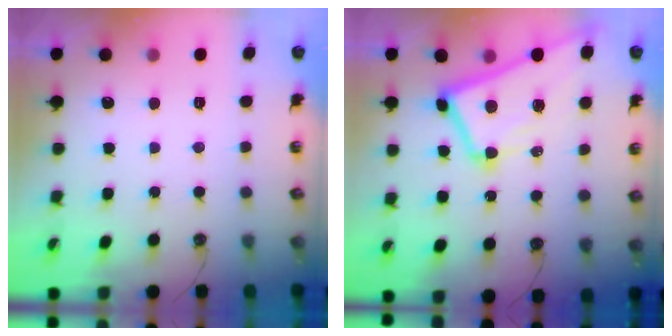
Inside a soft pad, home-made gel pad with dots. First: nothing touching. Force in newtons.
{"total": 10.4, "press": 10.4, "slide": 1.1}